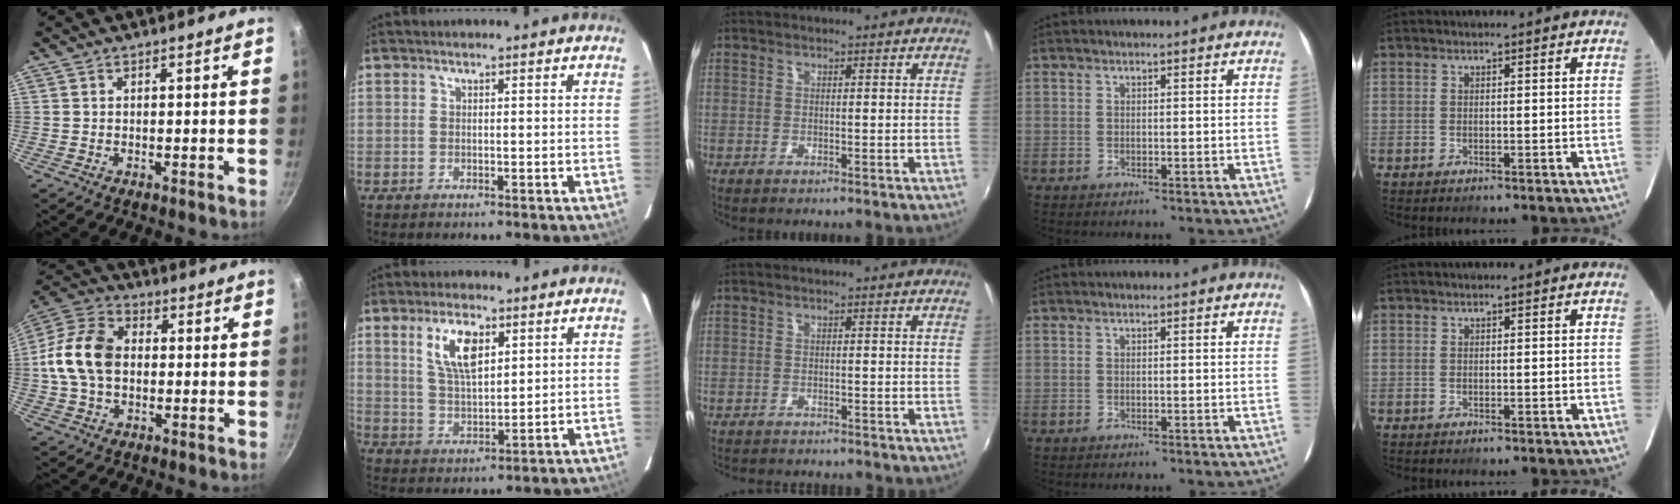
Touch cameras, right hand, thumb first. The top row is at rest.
{"thumb": {"total": 13.6, "force": [-0.1, 9.7, 9.5], "torque": [-0.164, 0.027, -0.018]}, "index": {"total": 8.6, "force": [3.9, 3.8, 6.7], "torque": [-0.125, 0.006, 0.080]}, "middle": {"total": 4.3, "force": [-4.0, 0.6, 1.3], "torque": [-0.036, -0.012, -0.060]}}